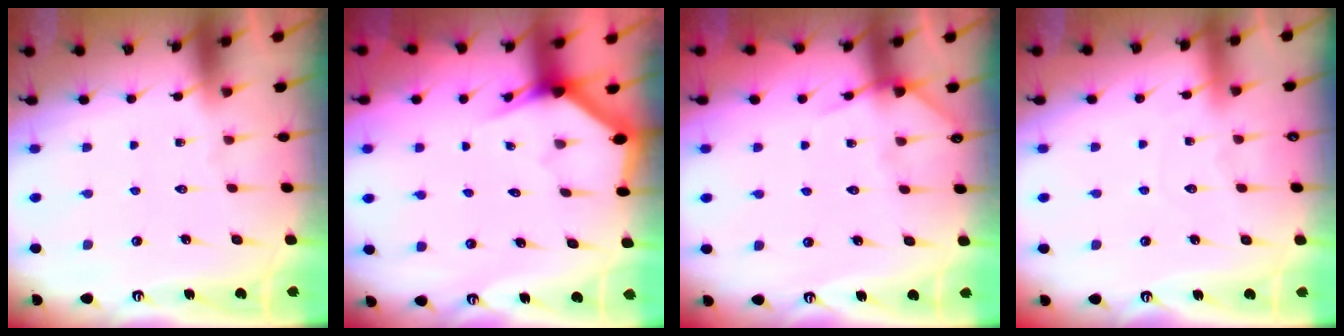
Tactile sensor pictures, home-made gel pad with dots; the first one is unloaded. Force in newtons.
{"total": 3.0, "press": 3.0, "slide": 0.1}
{"total": 4.7, "press": 4.7, "slide": 0.6}
{"total": 3.1, "press": 3.0, "slide": 0.3}